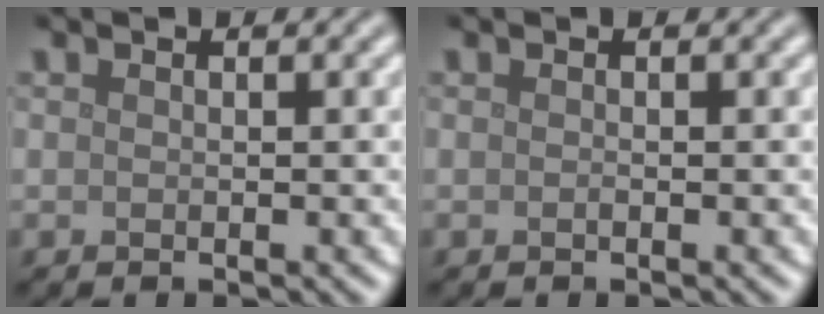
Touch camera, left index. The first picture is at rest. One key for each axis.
{"total": 0.0}